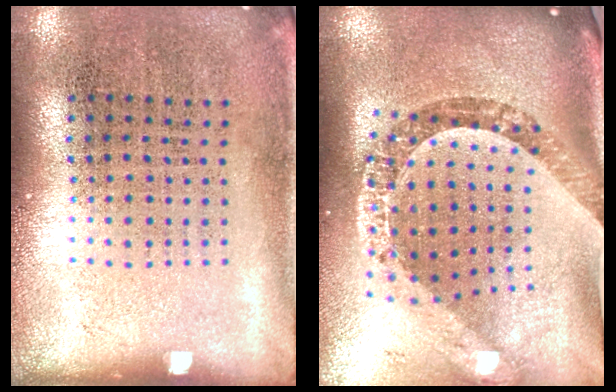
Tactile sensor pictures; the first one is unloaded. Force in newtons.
{"total": 2.8, "press": 2.1, "slide": 1.8}